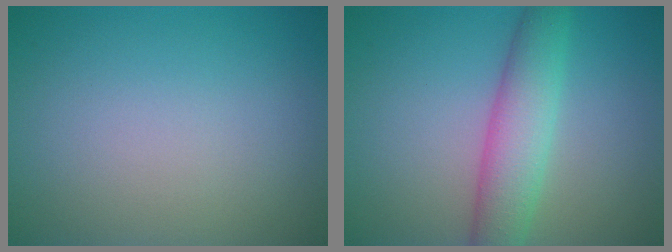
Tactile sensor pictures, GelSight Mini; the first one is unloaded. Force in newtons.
{"total": 4.9, "press": 4.9, "slide": 0.2}